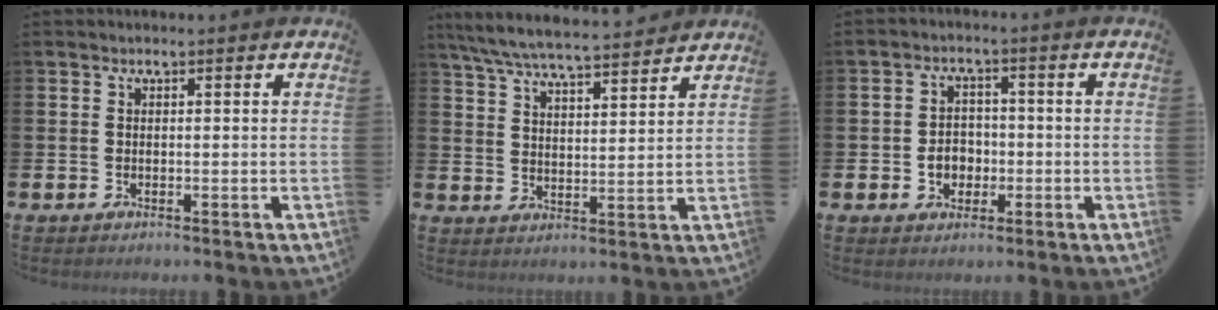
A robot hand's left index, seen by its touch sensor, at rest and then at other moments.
{"total": 6.9, "force": [6.6, 0.5, 2.1], "torque": [-0.066, -0.037, 0.117]}
{"total": 3.7, "force": [-0.9, 3.1, 1.9], "torque": [-0.019, -0.002, -0.026]}